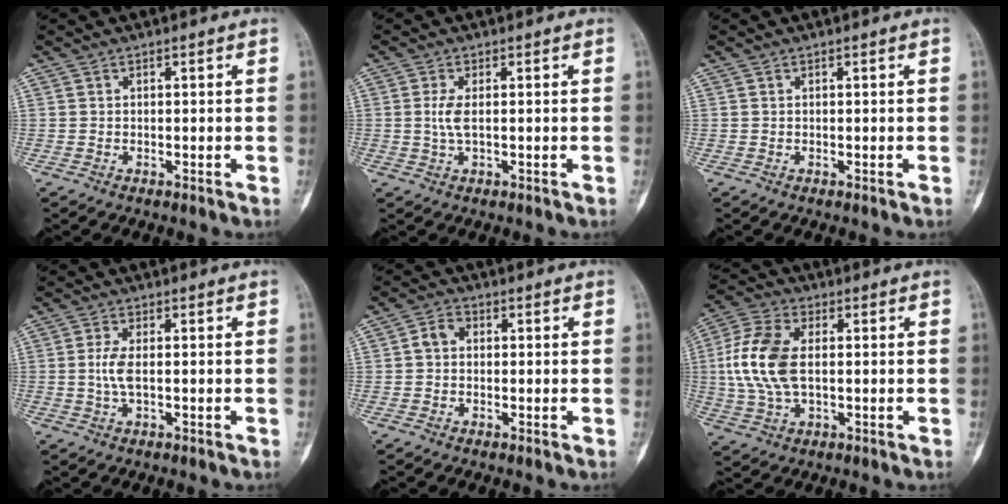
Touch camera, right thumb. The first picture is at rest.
{"total": 2.9, "force": [0.3, 0.9, 2.7], "torque": [-0.070, 0.000, 0.009]}
{"total": 0.0}
{"total": 3.3, "force": [0.0, 1.1, 3.1], "torque": [-0.079, 0.001, 0.000]}
{"total": 3.1, "force": [0.2, 2.4, 1.9], "torque": [-0.028, 0.013, -0.002]}
{"total": 12.5, "force": [0.7, 7.2, 10.3], "torque": [-0.227, 0.010, 0.012]}